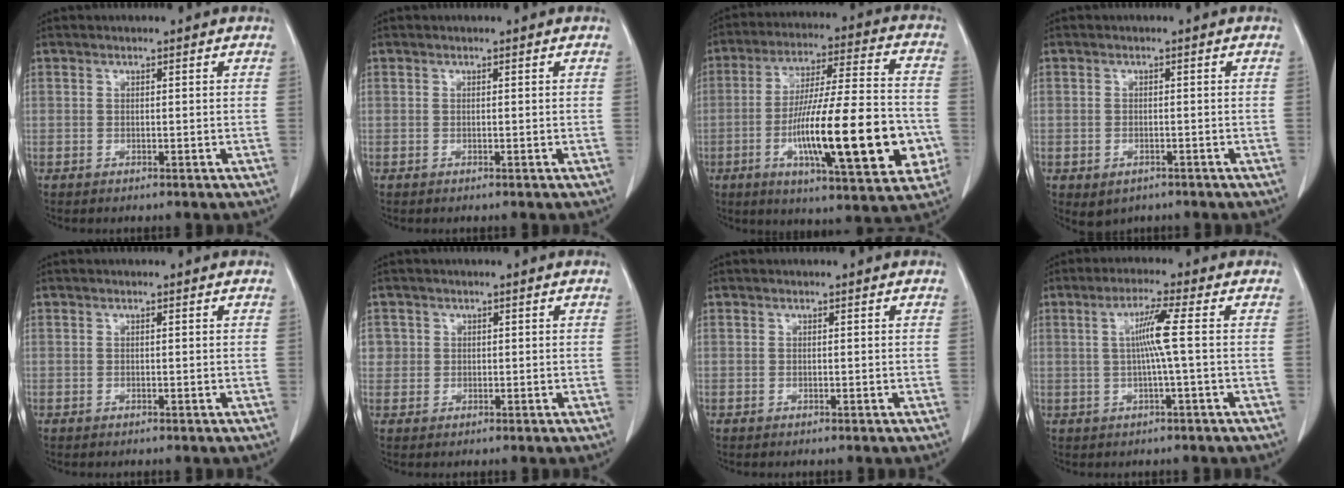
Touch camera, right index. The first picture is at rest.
{"total": 0.0}
{"total": 22.4, "force": [-5.6, 3.4, 21.4], "torque": [-0.328, -0.004, -0.083]}
{"total": 2.8, "force": [-1.5, 2.0, 1.3], "torque": [-0.016, -0.001, -0.010]}
{"total": 0.0}
{"total": 2.1, "force": [0.5, 2.0, 0.0], "torque": [0.018, 0.002, 0.004]}
{"total": 0.0}
{"total": 5.2, "force": [0.4, -1.0, 5.1], "torque": [-0.097, 0.006, 0.010]}